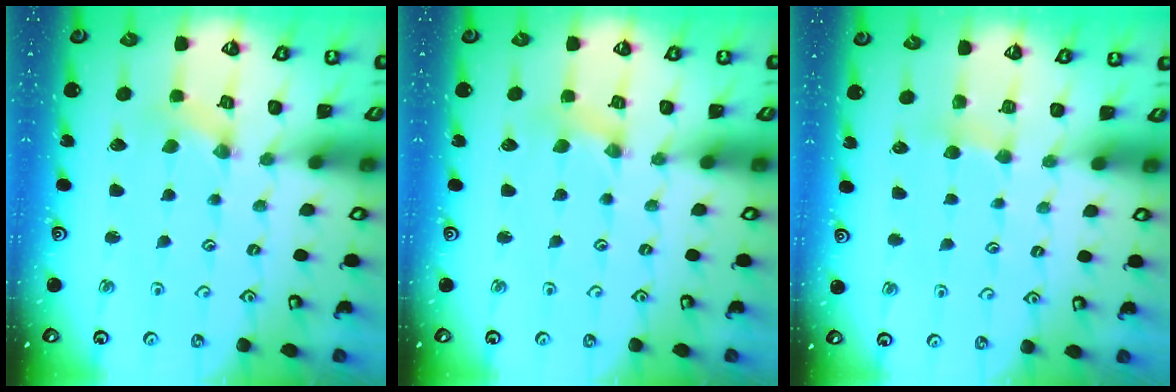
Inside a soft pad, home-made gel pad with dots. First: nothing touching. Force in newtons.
{"total": 1.4, "press": 1.3, "slide": 0.3}
{"total": 3.0, "press": 3.0, "slide": 0.4}